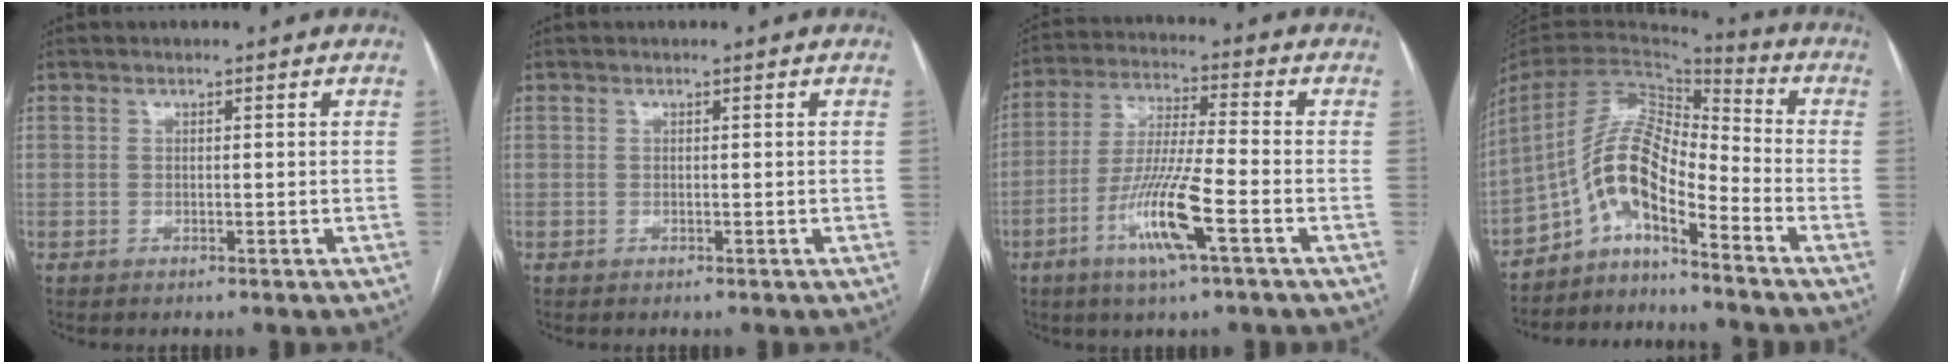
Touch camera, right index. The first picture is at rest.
{"total": 0.0}
{"total": 11.4, "force": [-4.9, 0.3, 10.3], "torque": [-0.204, -0.012, -0.096]}
{"total": 9.9, "force": [-6.1, 2.4, 7.5], "torque": [-0.146, 0.029, -0.110]}